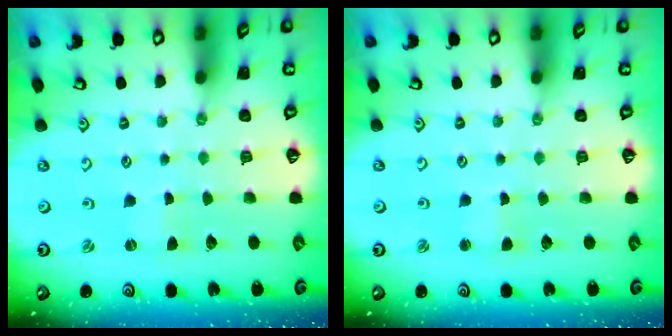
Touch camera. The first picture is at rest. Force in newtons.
{"total": 2.0, "press": 2.0, "slide": 0.3}